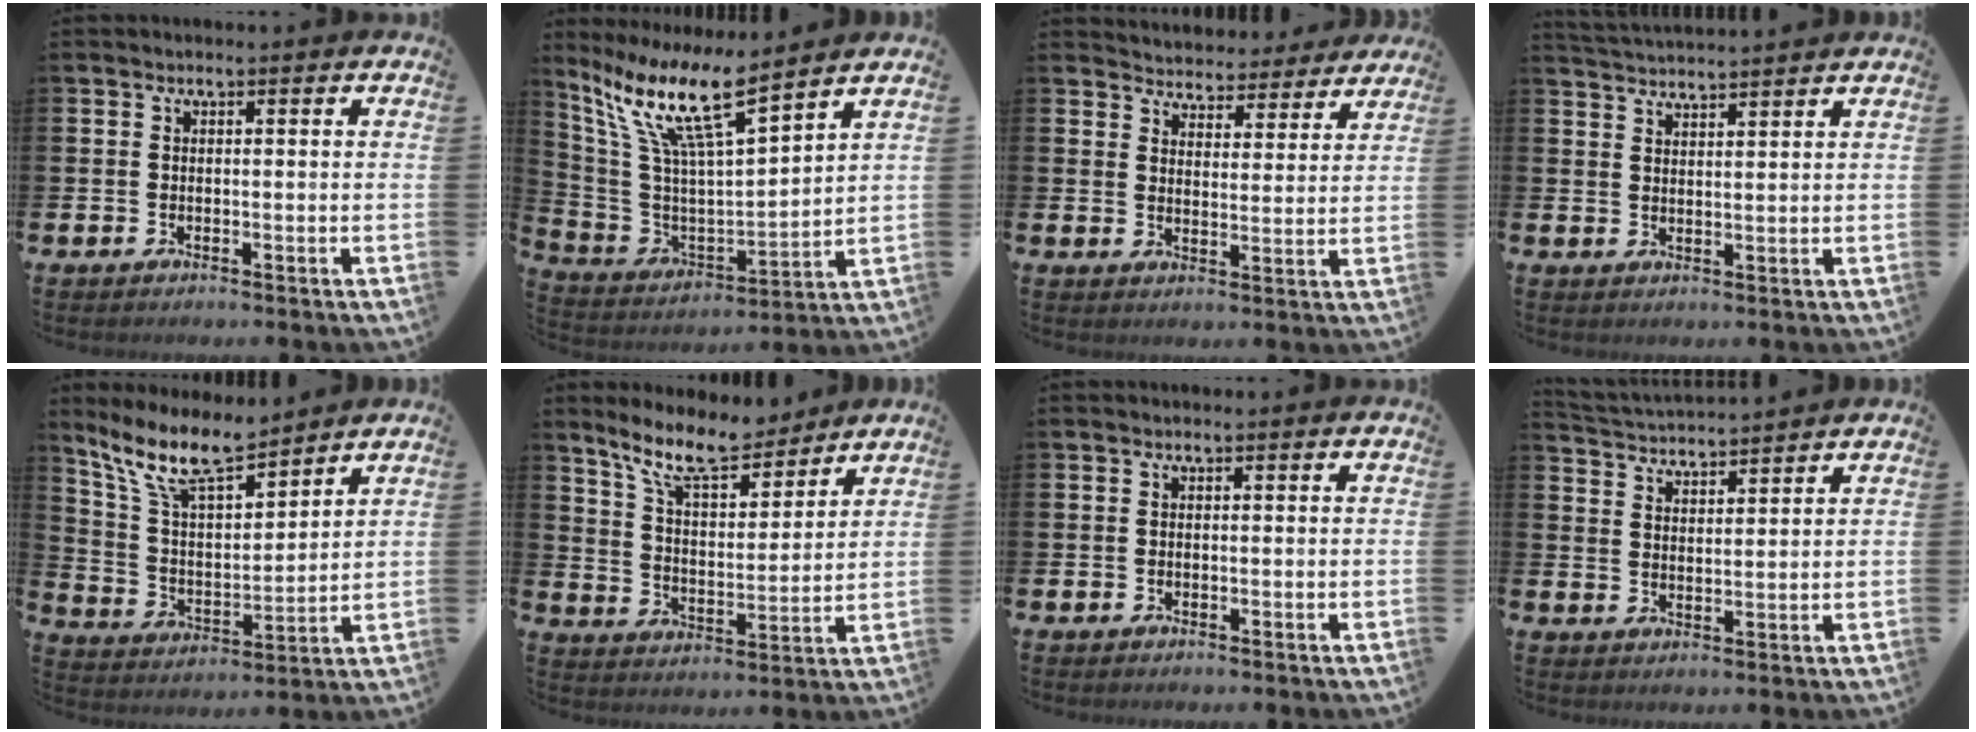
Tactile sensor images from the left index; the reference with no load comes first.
{"total": 12.3, "force": [8.9, 1.8, 8.2], "torque": [-0.196, -0.054, 0.147]}
{"total": 4.6, "force": [4.4, 1.0, -0.4], "torque": [-0.015, -0.037, 0.077]}
{"total": 3.2, "force": [3.2, -0.3, -0.1], "torque": [-0.007, -0.020, 0.058]}
{"total": 10.1, "force": [8.7, 2.3, 4.6], "torque": [-0.129, -0.039, 0.159]}
{"total": 9.8, "force": [8.7, 2.5, 3.8], "torque": [-0.105, -0.042, 0.160]}
{"total": 0.0}
{"total": 3.5, "force": [3.5, 0.0, -0.4], "torque": [-0.014, -0.024, 0.062]}